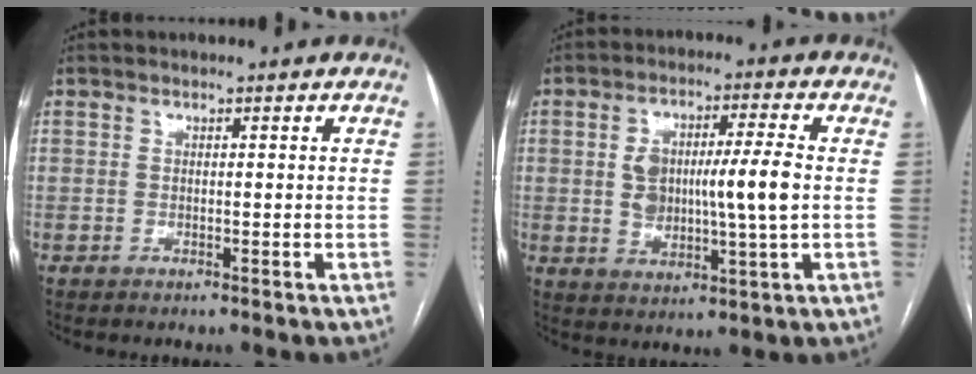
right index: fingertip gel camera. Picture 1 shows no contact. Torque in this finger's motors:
{"motor_torque": [1.58, 0.06, 0.76, 0.16]}